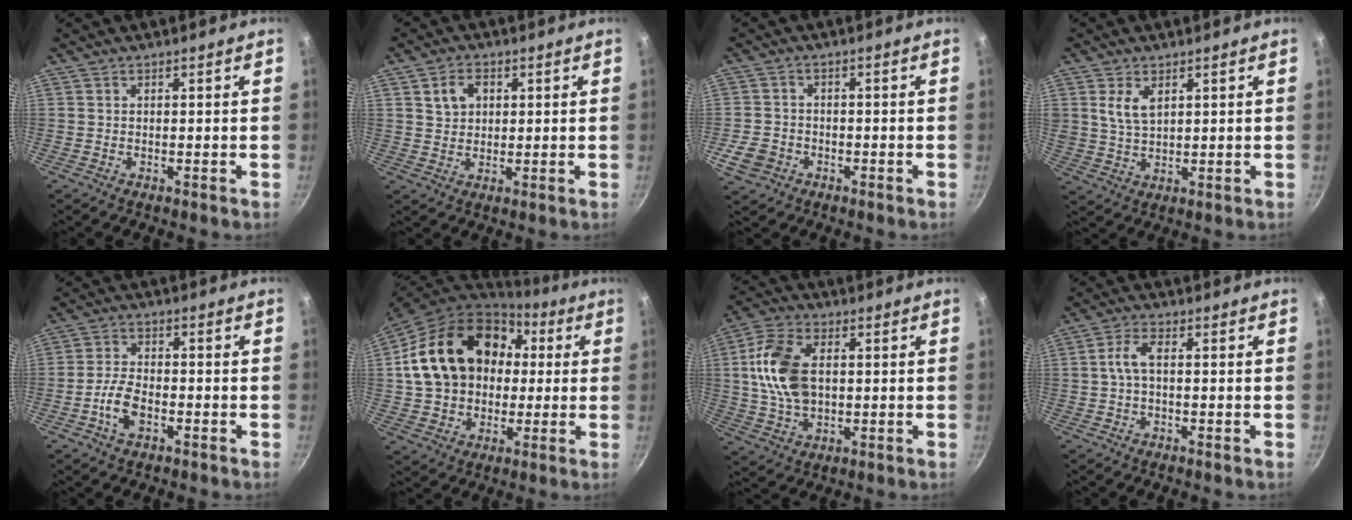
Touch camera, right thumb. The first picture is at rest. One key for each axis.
{"total": 4.9, "fx": 1.7, "fy": 3.7, "fz": 2.7, "tx": -0.028, "ty": 0.001, "tz": 0.031}
{"total": 5.3, "fx": -2.4, "fy": 4.3, "fz": 2.1, "tx": -0.039, "ty": 0.022, "tz": -0.041}
{"total": 5.5, "fx": 2.3, "fy": 3.0, "fz": 4.0, "tx": -0.071, "ty": -0.014, "tz": 0.050}
{"total": 5.8, "fx": -2.4, "fy": 3.0, "fz": 4.4, "tx": -0.085, "ty": 0.020, "tz": -0.051}
{"total": 22.5, "fx": 3.9, "fy": 17.2, "fz": 14.1, "tx": -0.231, "ty": 0.040, "tz": 0.072}
{"total": 13.5, "fx": 1.6, "fy": 8.5, "fz": 10.4, "tx": -0.190, "ty": 0.007, "tz": 0.026}
{"total": 3.8, "fx": -0.1, "fy": 1.6, "fz": 3.5, "tx": -0.080, "ty": 0.016, "tz": -0.006}